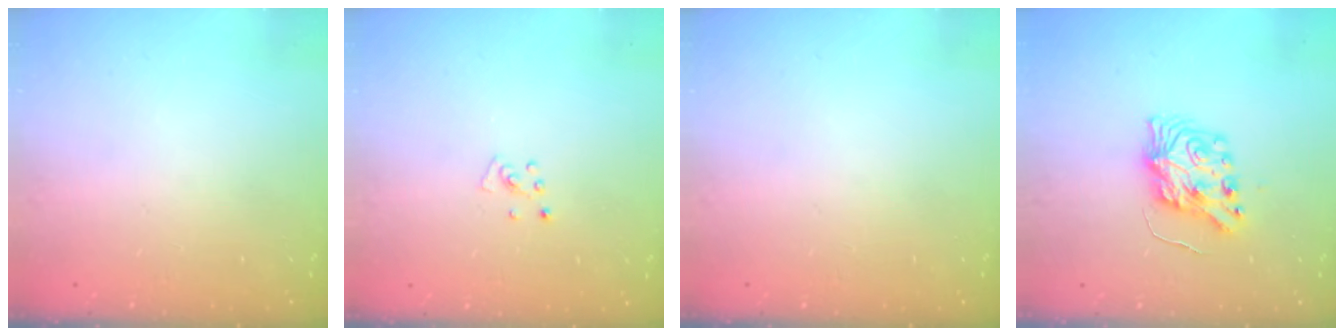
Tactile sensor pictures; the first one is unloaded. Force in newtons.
{"total": 3.9, "press": 3.9, "slide": 0.4}
{"total": 0.0}
{"total": 8.7, "press": 8.6, "slide": 0.4}